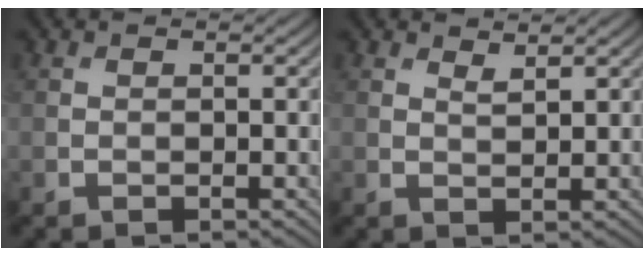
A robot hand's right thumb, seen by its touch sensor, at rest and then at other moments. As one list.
[{"total": 1.5, "force": [1.4, 0.2, 0.6], "torque": [-0.016, -0.002, 0.027]}]